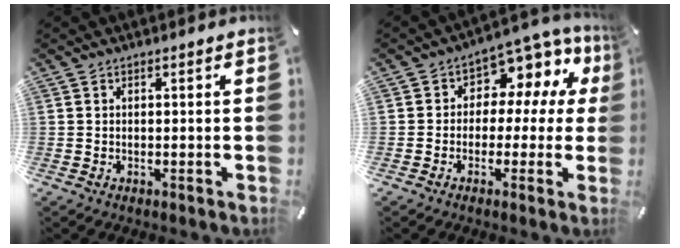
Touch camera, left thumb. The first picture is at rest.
{"total": 7.7, "force": [2.1, 5.9, 4.5], "torque": [-0.068, -0.021, 0.038]}